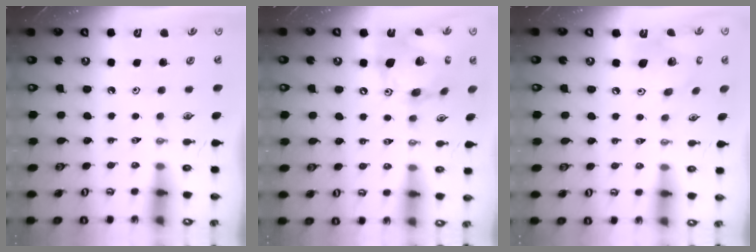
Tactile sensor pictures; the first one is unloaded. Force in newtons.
{"total": 18.2, "press": 18.1, "slide": 2.3}
{"total": 15.4, "press": 15.2, "slide": 2.8}